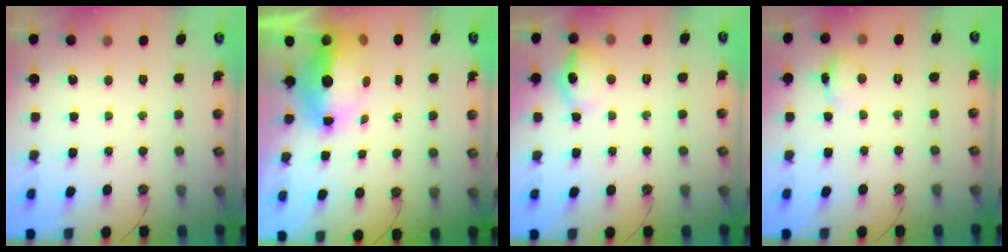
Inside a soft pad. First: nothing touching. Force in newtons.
{"total": 10.4, "press": 10.3, "slide": 1.1}
{"total": 10.8, "press": 10.7, "slide": 1.4}
{"total": 3.9, "press": 3.9, "slide": 0.3}